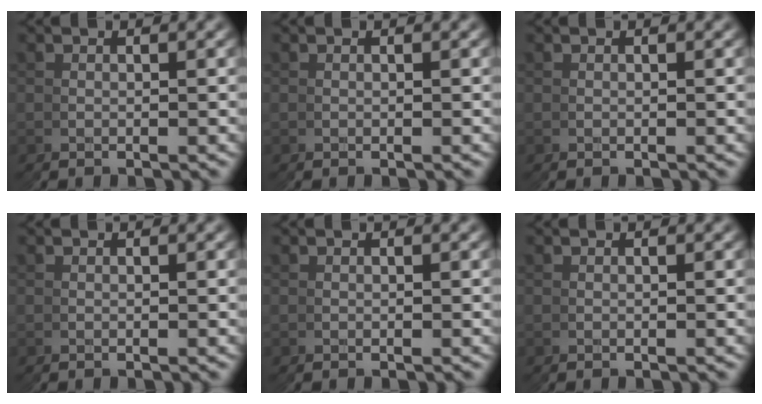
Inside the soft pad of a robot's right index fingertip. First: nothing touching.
{"total": 0.0}
{"total": 0.0}
{"total": 0.0}
{"total": 0.0}
{"total": 0.0}